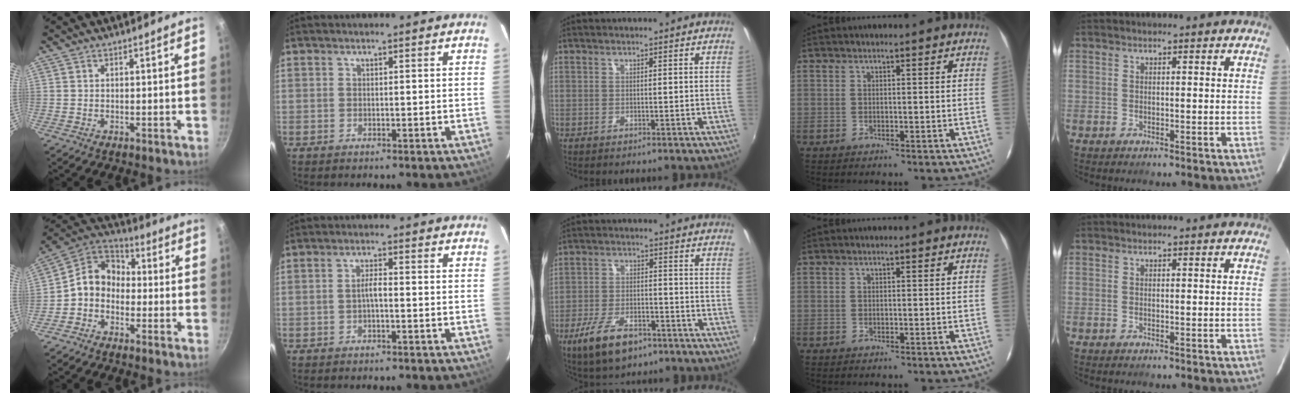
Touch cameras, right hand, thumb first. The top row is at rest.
{"thumb": {"total": 9.1, "force": [-1.9, 7.4, 5.1], "torque": [-0.060, 0.045, -0.064]}, "index": {"total": 1.9, "force": [-0.7, 0.3, 1.8], "torque": [-0.035, 0.007, -0.013]}, "middle": {"total": 10.7, "force": [-6.6, 4.7, 7.0], "torque": [-0.157, -0.018, -0.113]}}